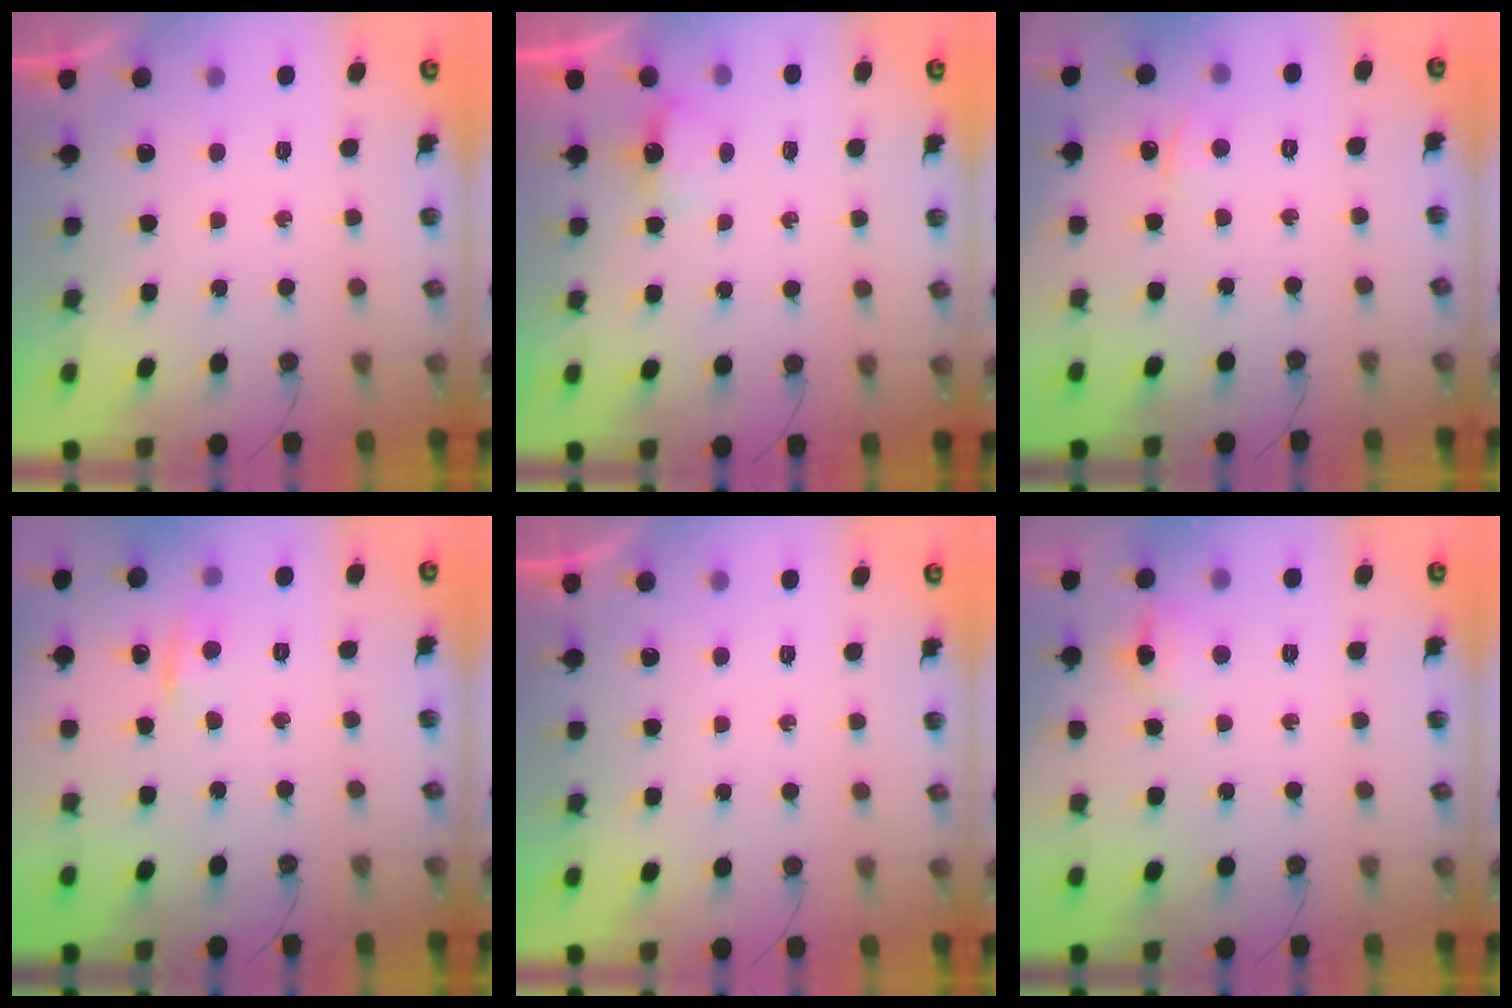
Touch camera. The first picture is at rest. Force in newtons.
{"total": 3.1, "press": 3.0, "slide": 0.5}
{"total": 3.4, "press": 3.4, "slide": 0.4}
{"total": 5.5, "press": 5.4, "slide": 0.7}
{"total": 0.0}
{"total": 5.4, "press": 5.4, "slide": 0.9}